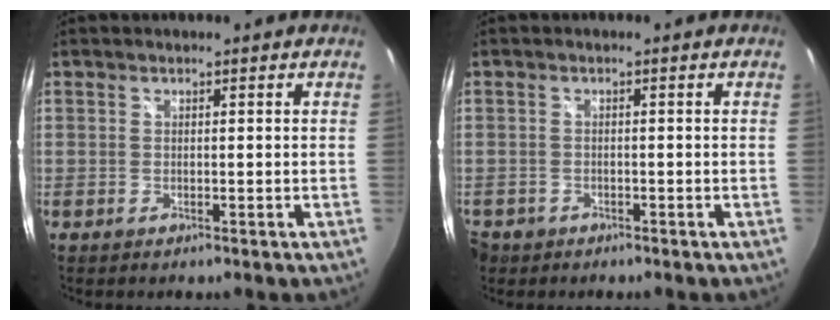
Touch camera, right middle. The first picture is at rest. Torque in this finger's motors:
{"motor_torque": [-0.06, -0.05, 0.00, 0.00]}